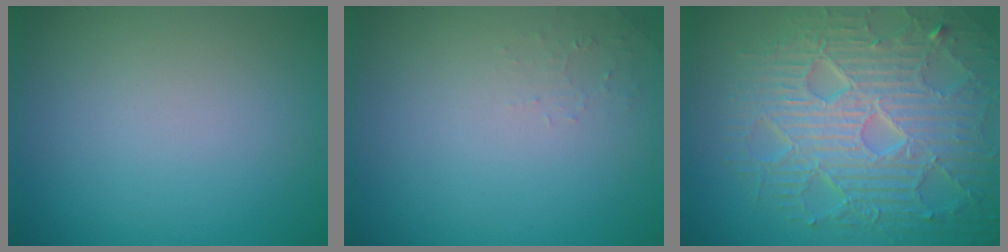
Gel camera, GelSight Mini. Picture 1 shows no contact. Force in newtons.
{"total": 0.9, "press": 0.9, "slide": 0.2}
{"total": 9.9, "press": 6.6, "slide": 7.4}